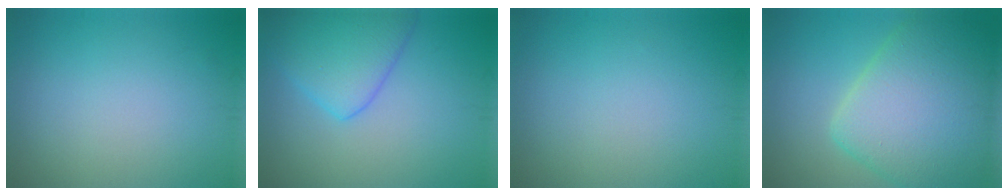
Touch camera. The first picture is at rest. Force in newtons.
{"total": 5.2, "press": 5.2, "slide": 0.2}
{"total": 0.0}
{"total": 9.9, "press": 9.9, "slide": 0.5}